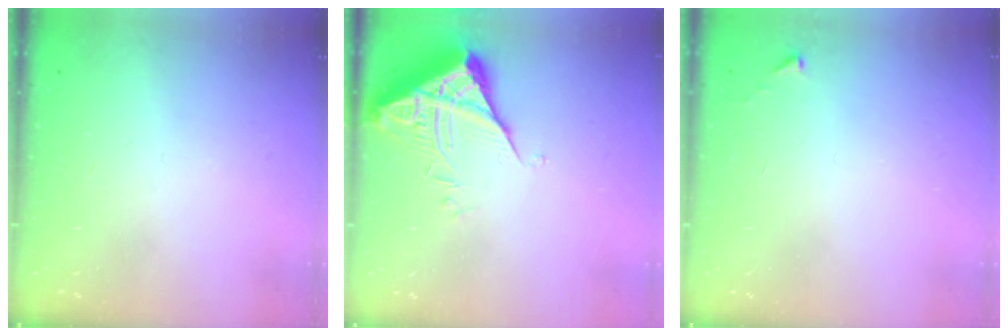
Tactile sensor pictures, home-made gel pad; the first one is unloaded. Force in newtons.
{"total": 5.7, "press": 5.7, "slide": 0.5}
{"total": 2.7, "press": 2.6, "slide": 0.4}